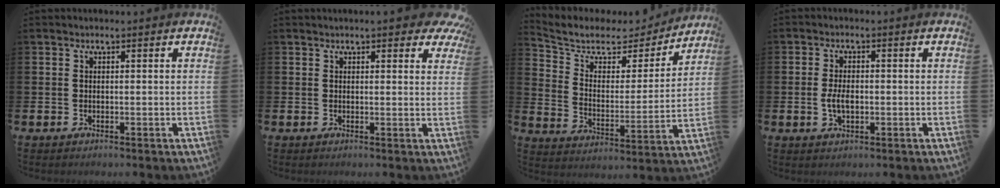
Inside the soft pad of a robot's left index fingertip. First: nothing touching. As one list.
[{"total": 2.6, "force": [2.4, 0.5, 0.9], "torque": [0.000, -0.012, 0.038]}, {"total": 7.0, "force": [6.0, 3.1, 1.9], "torque": [-0.076, -0.042, 0.097]}, {"total": 3.3, "force": [-0.3, 1.8, 2.7], "torque": [-0.038, 0.000, -0.009]}]